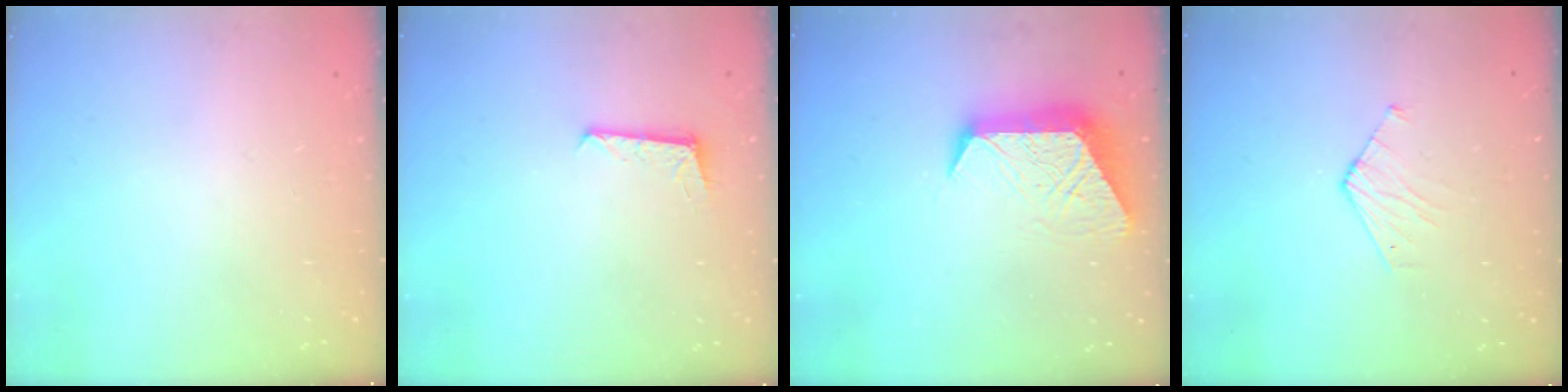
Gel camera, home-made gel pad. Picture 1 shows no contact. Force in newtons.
{"total": 5.1, "press": 5.0, "slide": 0.4}
{"total": 11.7, "press": 11.7, "slide": 0.9}
{"total": 3.9, "press": 3.8, "slide": 0.3}